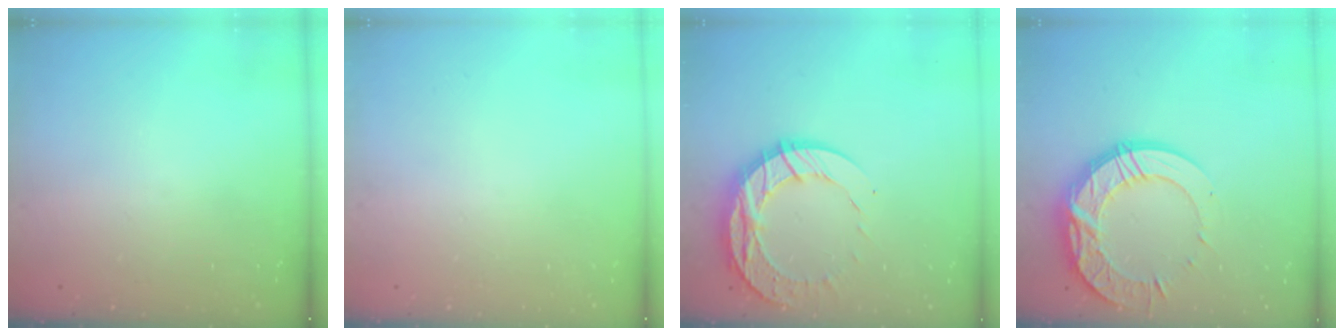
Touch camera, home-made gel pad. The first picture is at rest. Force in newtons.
{"total": 0.0}
{"total": 13.8, "press": 13.7, "slide": 1.1}
{"total": 18.7, "press": 18.7, "slide": 1.4}